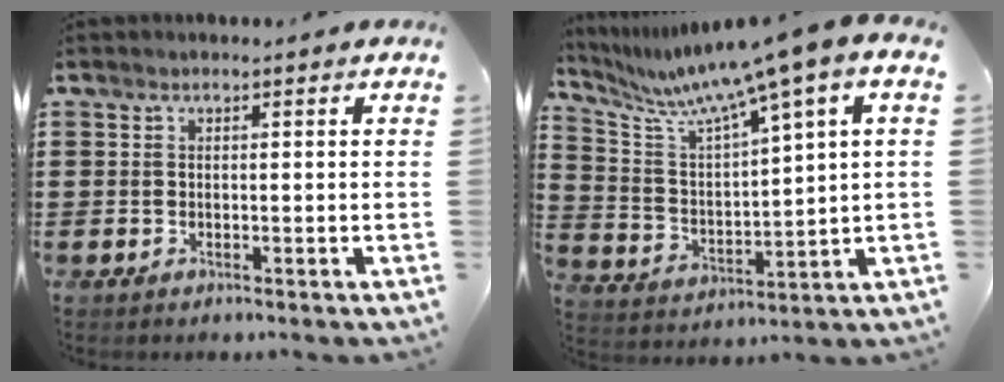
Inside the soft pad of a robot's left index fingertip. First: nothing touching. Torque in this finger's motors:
{"motor_torque": [1.11, -1.03, 0.85, 0.21]}